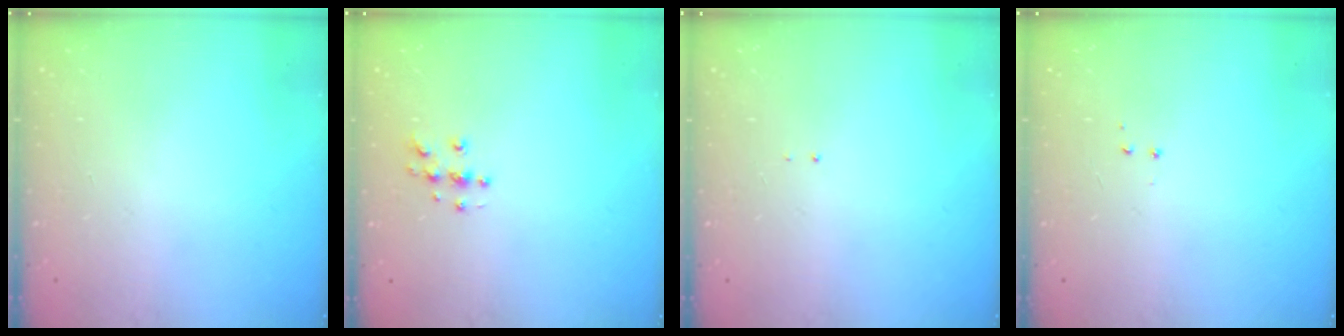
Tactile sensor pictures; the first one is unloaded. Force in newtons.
{"total": 4.6, "press": 4.6, "slide": 0.2}
{"total": 0.7, "press": 0.7, "slide": 0.1}
{"total": 3.5, "press": 3.5, "slide": 0.5}